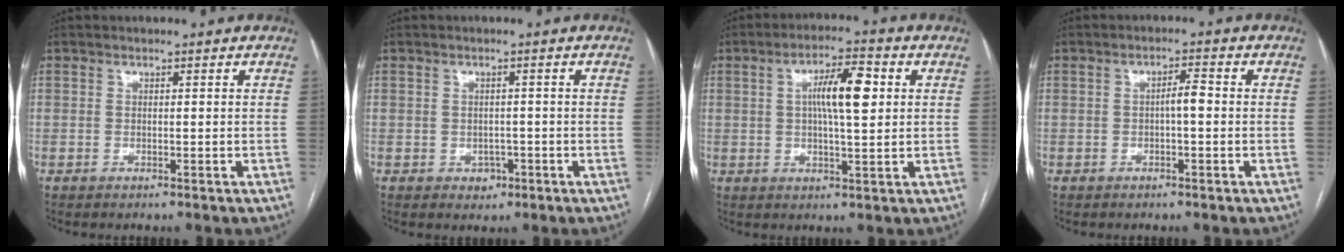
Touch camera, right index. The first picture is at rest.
{"total": 2.3, "force": [-0.9, 1.8, 1.0], "torque": [-0.004, 0.005, -0.007]}
{"total": 8.3, "force": [1.7, 1.7, 7.9], "torque": [-0.138, 0.015, 0.027]}
{"total": 2.5, "force": [-0.3, 0.5, 2.5], "torque": [-0.039, 0.005, -0.006]}